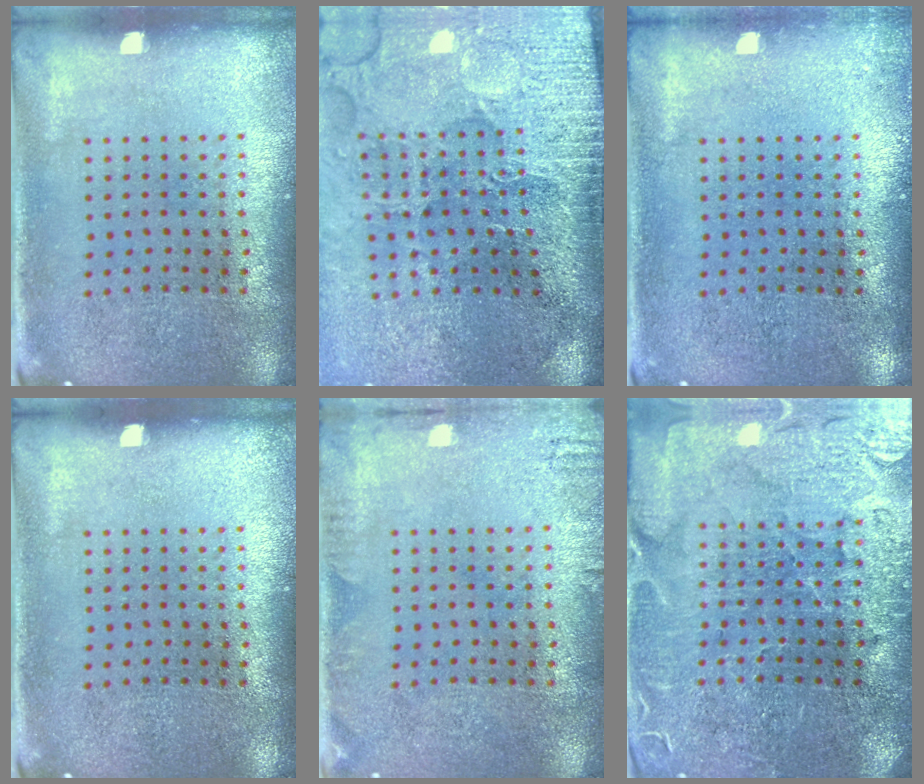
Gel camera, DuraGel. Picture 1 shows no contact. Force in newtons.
{"total": 4.0, "press": 3.6, "slide": 1.9}
{"total": 0.7, "press": 0.7, "slide": 0.2}
{"total": 0.0}
{"total": 1.5, "press": 1.5, "slide": 0.2}
{"total": 3.5, "press": 3.3, "slide": 1.2}